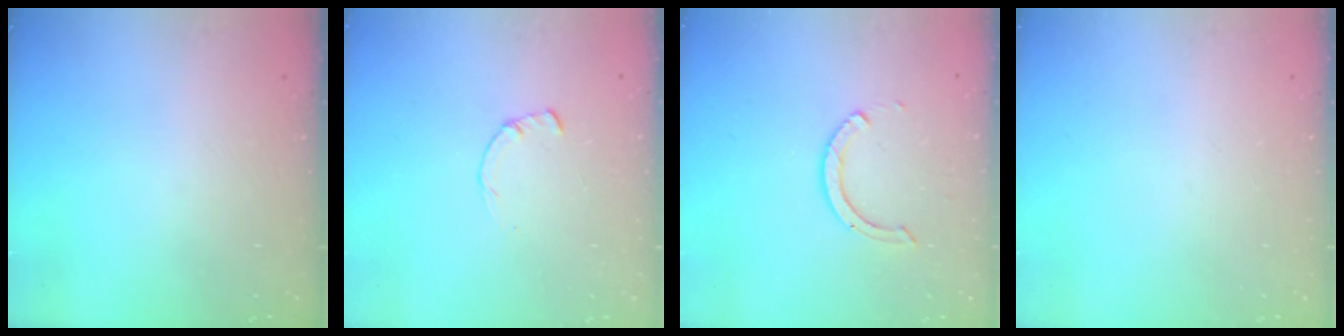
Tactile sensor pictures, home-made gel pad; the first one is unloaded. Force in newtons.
{"total": 1.7, "press": 1.7, "slide": 0.2}
{"total": 7.0, "press": 6.9, "slide": 0.8}
{"total": 0.0}